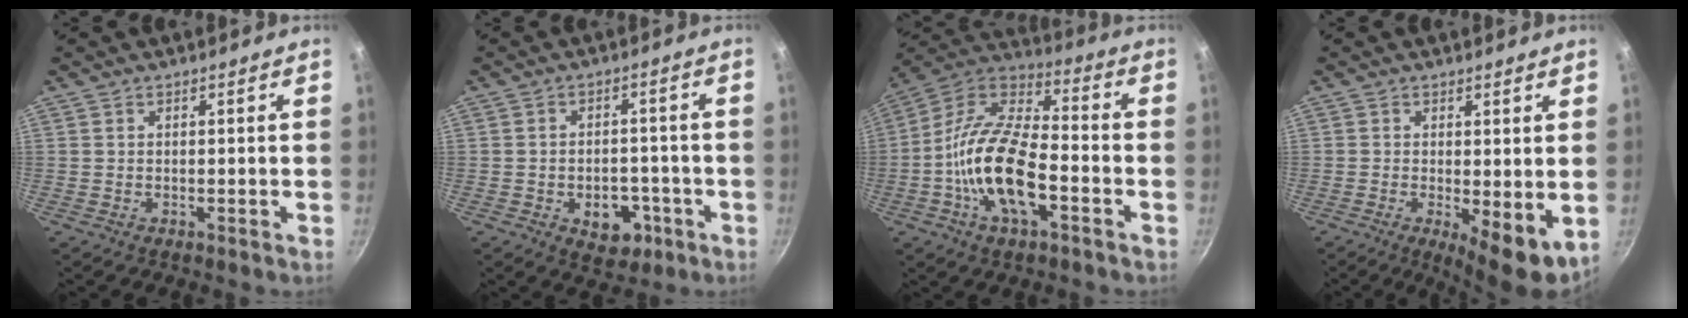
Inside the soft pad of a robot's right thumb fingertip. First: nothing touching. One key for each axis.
{"total": 8.1, "fx": -3.1, "fy": 5.6, "fz": 5.0, "tx": -0.036, "ty": 0.016, "tz": -0.035}
{"total": 18.8, "fx": -5.3, "fy": 8.7, "fz": 15.7, "tx": -0.287, "ty": 0.041, "tz": -0.119}
{"total": 7.4, "fx": -0.7, "fy": 2.5, "fz": 6.9, "tx": -0.091, "ty": -0.016, "tz": -0.003}